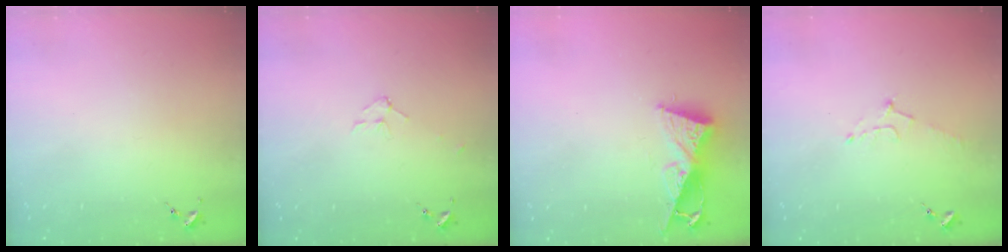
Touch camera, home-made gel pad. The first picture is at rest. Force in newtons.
{"total": 5.5, "press": 5.5, "slide": 0.6}
{"total": 8.9, "press": 8.9, "slide": 0.3}
{"total": 5.6, "press": 5.5, "slide": 1.0}